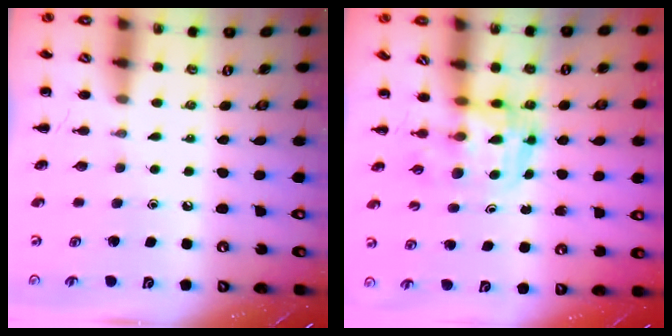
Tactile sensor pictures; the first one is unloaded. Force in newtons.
{"total": 3.7, "press": 3.6, "slide": 0.6}